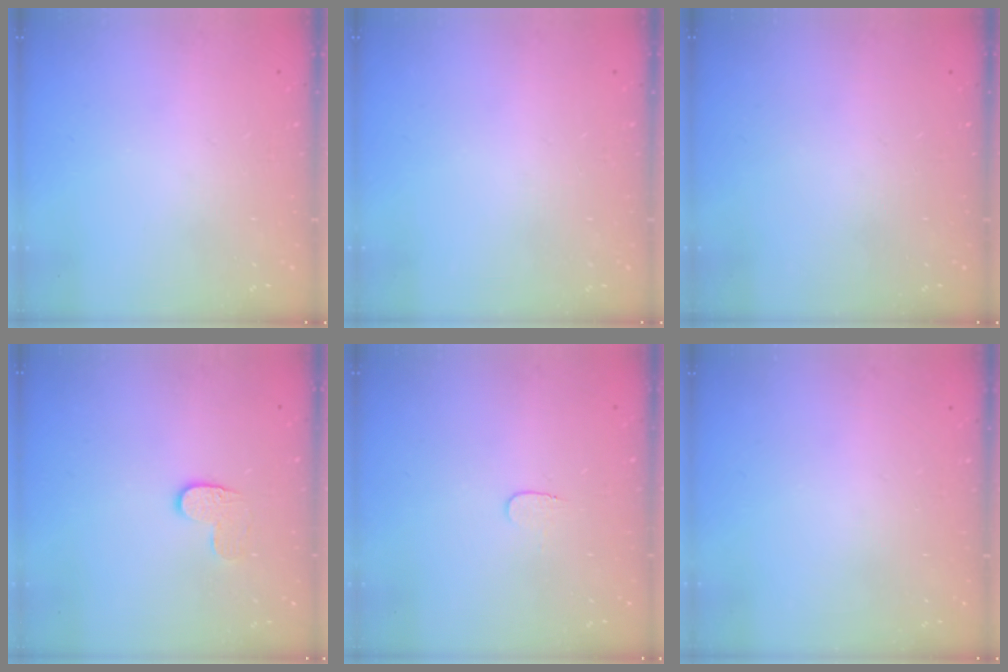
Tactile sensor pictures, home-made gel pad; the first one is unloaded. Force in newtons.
{"total": 0.0}
{"total": 0.0}
{"total": 6.7, "press": 6.7, "slide": 0.5}
{"total": 3.8, "press": 3.7, "slide": 0.4}
{"total": 0.0}